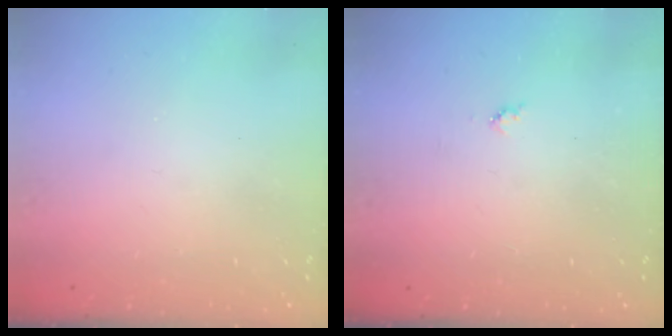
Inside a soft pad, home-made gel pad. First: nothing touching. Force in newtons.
{"total": 3.9, "press": 3.9, "slide": 0.4}